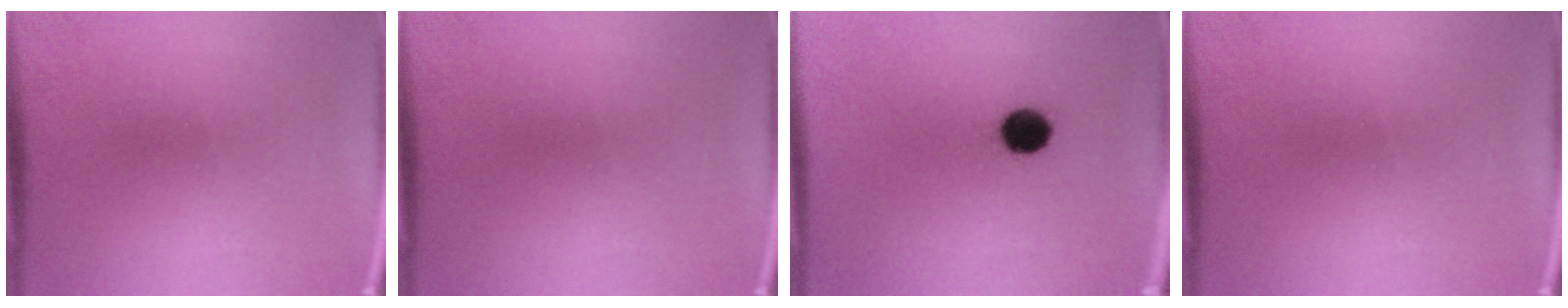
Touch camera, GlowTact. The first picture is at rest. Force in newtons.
{"total": 0.0}
{"total": 7.0}
{"total": 0.0}